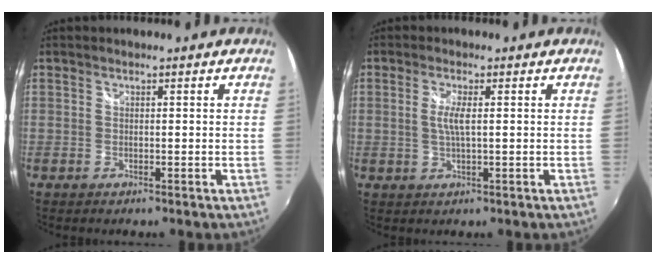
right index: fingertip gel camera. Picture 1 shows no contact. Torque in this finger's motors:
{"motor_torque": [0.03, 0.02, 0.06, 0.05]}